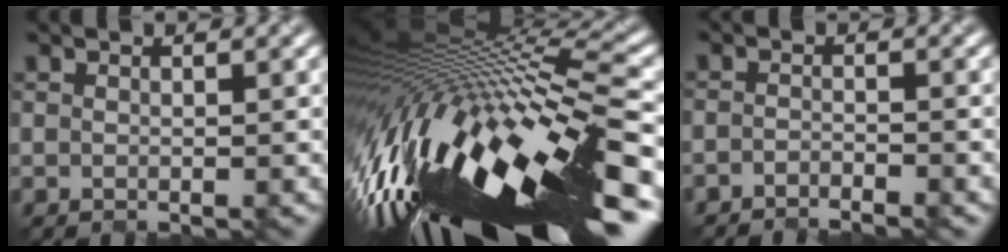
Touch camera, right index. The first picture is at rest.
{"total": 18.2, "force": [-5.9, 4.5, 16.6], "torque": [-0.286, 0.000, -0.106]}
{"total": 1.9, "force": [-1.9, 0.0, 0.2], "torque": [0.002, -0.005, -0.037]}